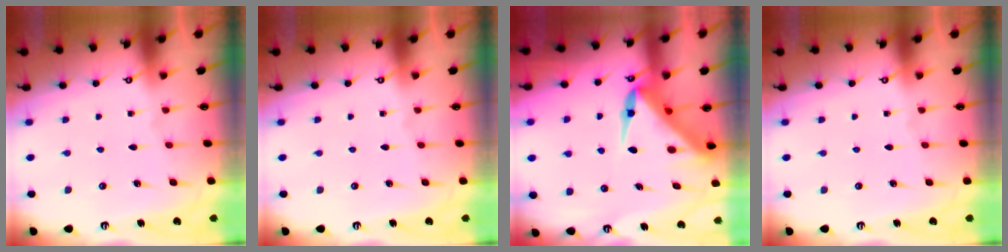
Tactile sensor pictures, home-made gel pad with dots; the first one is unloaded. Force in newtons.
{"total": 0.0}
{"total": 7.7, "press": 7.7, "slide": 0.5}
{"total": 0.0}